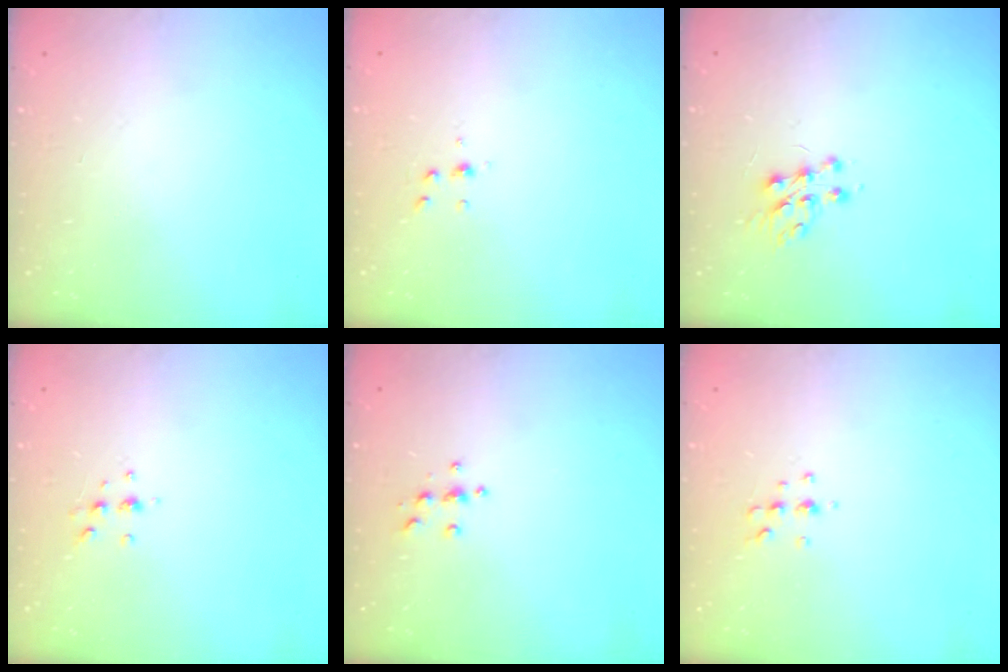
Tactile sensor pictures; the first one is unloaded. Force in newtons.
{"total": 3.8, "press": 3.8, "slide": 0.4}
{"total": 7.9, "press": 7.8, "slide": 0.6}
{"total": 5.2, "press": 5.1, "slide": 0.9}
{"total": 3.8, "press": 3.8, "slide": 0.4}
{"total": 5.2, "press": 5.0, "slide": 1.1}